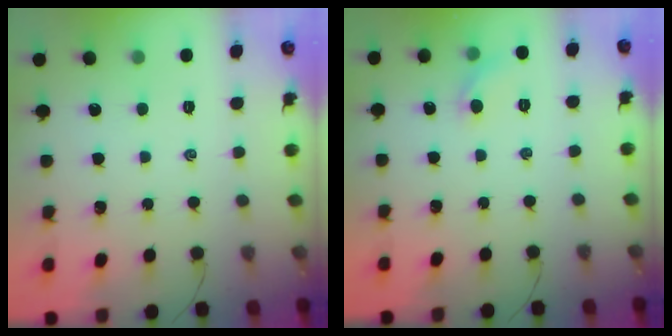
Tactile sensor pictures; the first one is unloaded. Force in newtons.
{"total": 5.6, "press": 5.4, "slide": 1.3}